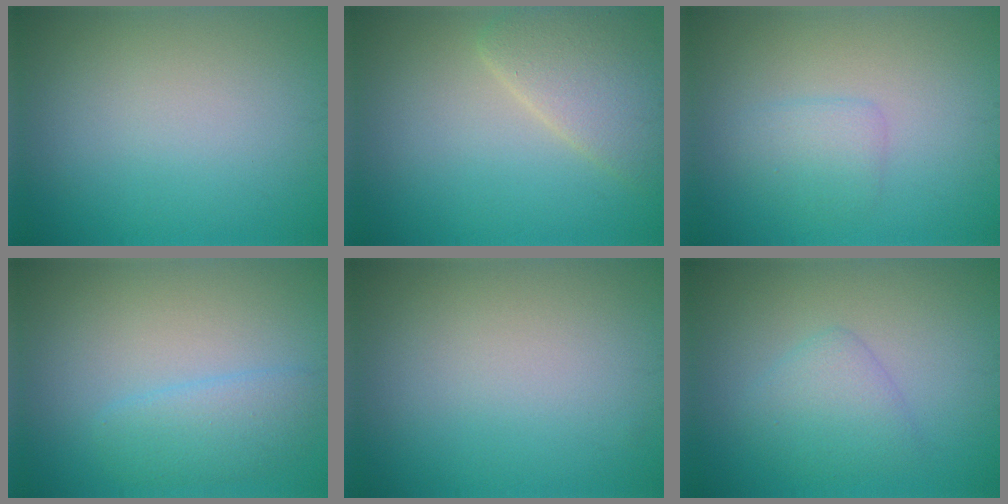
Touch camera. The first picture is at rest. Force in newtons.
{"total": 4.0, "press": 4.0, "slide": 0.4}
{"total": 1.8, "press": 1.8, "slide": 0.0}
{"total": 2.7, "press": 2.7, "slide": 0.2}
{"total": 0.0}
{"total": 2.5, "press": 2.5, "slide": 0.1}